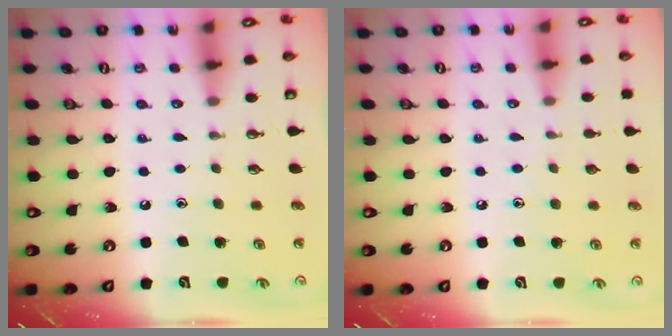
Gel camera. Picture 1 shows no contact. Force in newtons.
{"total": 4.1, "press": 4.0, "slide": 0.6}